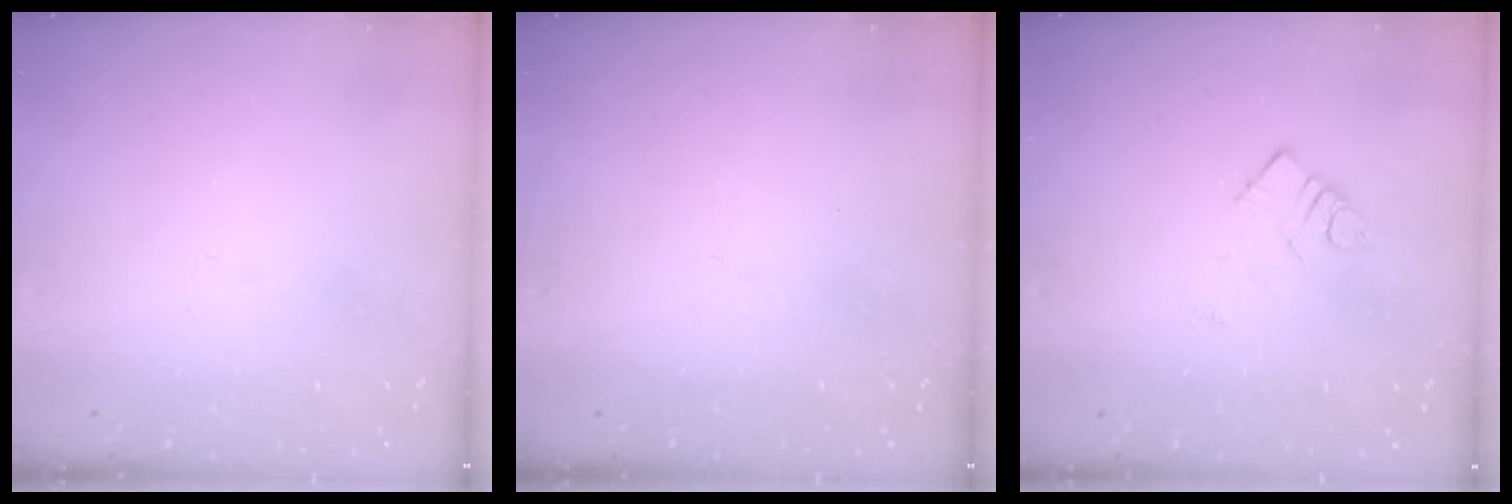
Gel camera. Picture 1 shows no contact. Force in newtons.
{"total": 0.0}
{"total": 4.3, "press": 4.3, "slide": 0.5}